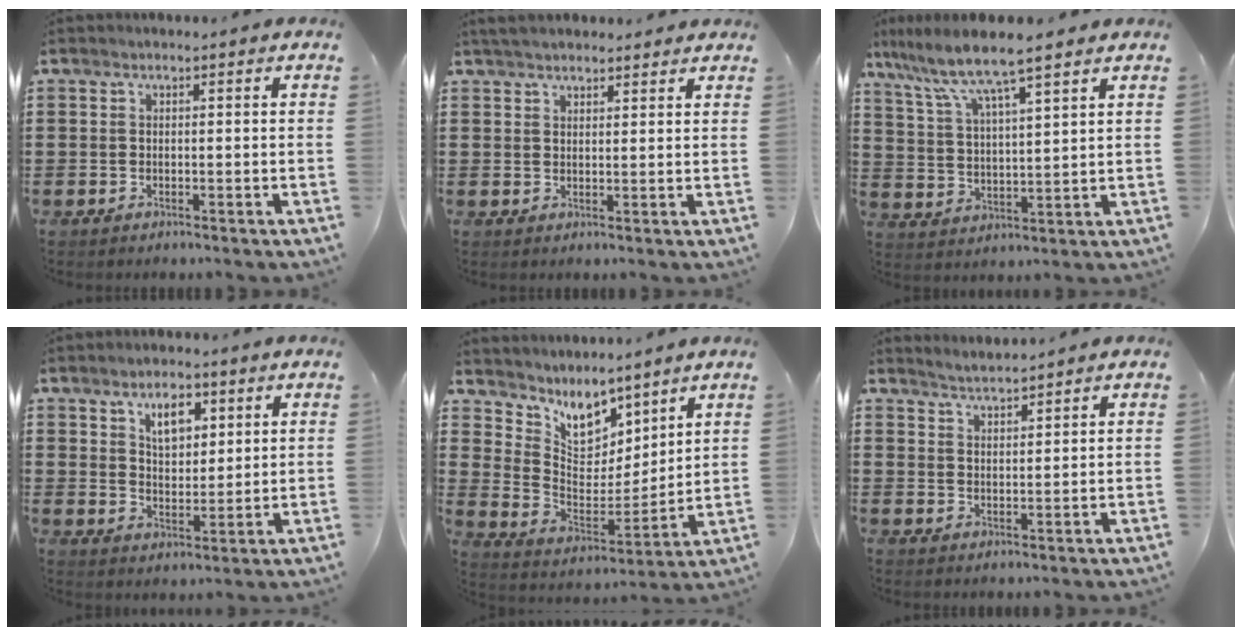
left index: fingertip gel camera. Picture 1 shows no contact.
{"total": 2.9, "force": [2.8, 0.5, 0.7], "torque": [-0.020, 0.000, 0.054]}
{"total": 7.4, "force": [6.0, 0.3, 4.4], "torque": [-0.108, -0.032, 0.100]}
{"total": 5.6, "force": [3.4, 2.9, 3.5], "torque": [-0.056, 0.002, 0.056]}
{"total": 7.6, "force": [6.4, 3.6, 2.1], "torque": [-0.069, -0.054, 0.115]}
{"total": 2.8, "force": [2.8, -0.4, 0.0], "torque": [-0.009, -0.010, 0.052]}